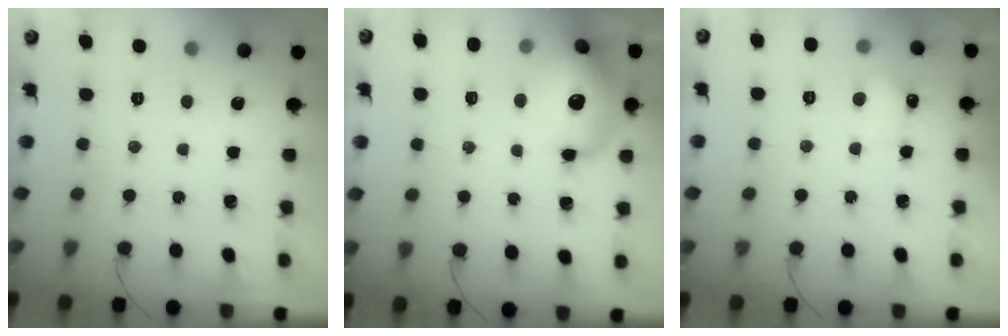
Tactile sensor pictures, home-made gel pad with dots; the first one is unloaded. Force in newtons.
{"total": 17.4, "press": 15.7, "slide": 7.3}
{"total": 4.2, "press": 4.0, "slide": 1.1}